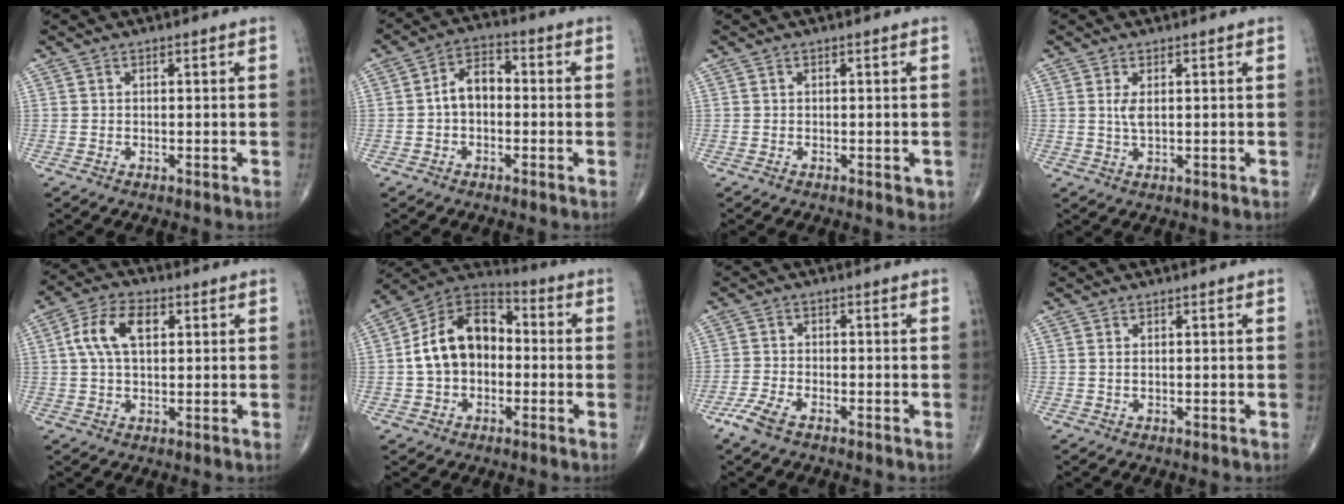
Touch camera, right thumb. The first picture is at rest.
{"total": 6.3, "force": [-0.6, 4.1, 4.7], "torque": [-0.069, 0.025, -0.021]}
{"total": 1.5, "force": [-0.4, 0.8, 1.2], "torque": [-0.005, -0.001, -0.005]}
{"total": 2.3, "force": [0.5, 0.8, 2.1], "torque": [-0.048, -0.004, 0.016]}
{"total": 9.0, "force": [2.2, 5.1, 7.1], "torque": [-0.137, 0.017, 0.038]}
{"total": 14.7, "force": [-0.5, 10.4, 10.3], "torque": [-0.157, 0.040, -0.023]}
{"total": 4.4, "force": [-2.9, 1.5, 2.9], "torque": [-0.074, 0.007, -0.059]}
{"total": 0.6, "force": [0.2, 0.3, 0.5], "torque": [-0.014, 0.003, 0.006]}